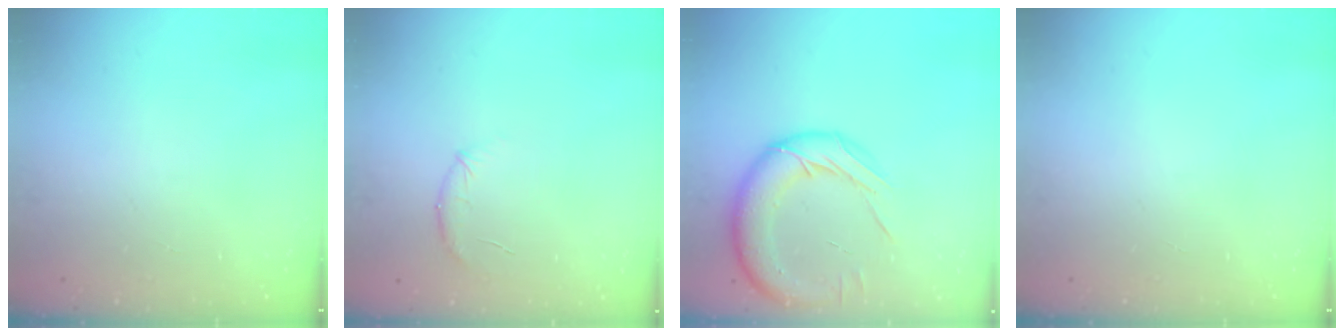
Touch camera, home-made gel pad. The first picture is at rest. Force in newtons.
{"total": 8.3, "press": 8.1, "slide": 1.7}
{"total": 16.0, "press": 15.9, "slide": 1.9}
{"total": 0.0}